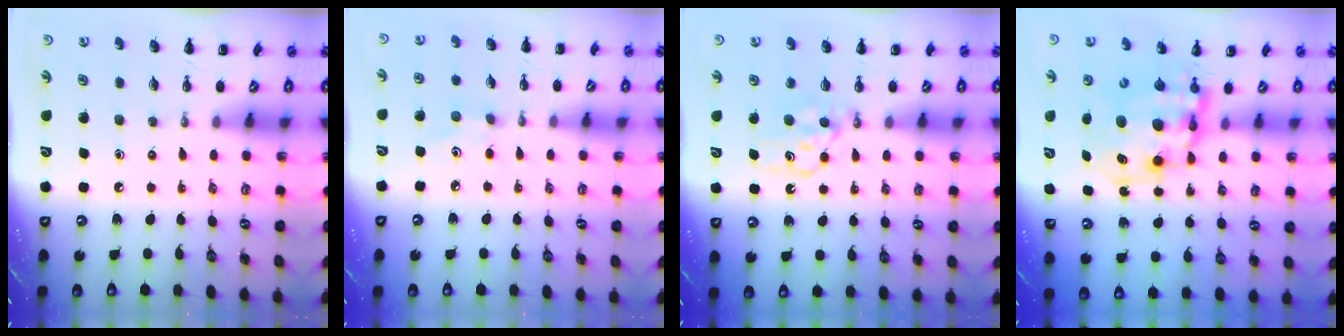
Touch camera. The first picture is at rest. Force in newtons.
{"total": 2.6, "press": 2.5, "slide": 0.8}
{"total": 5.9, "press": 5.7, "slide": 1.4}
{"total": 10.1, "press": 9.7, "slide": 2.8}